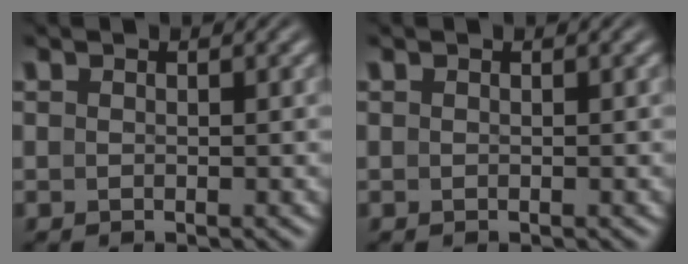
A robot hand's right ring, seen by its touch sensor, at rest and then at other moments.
{"total": 0.0}